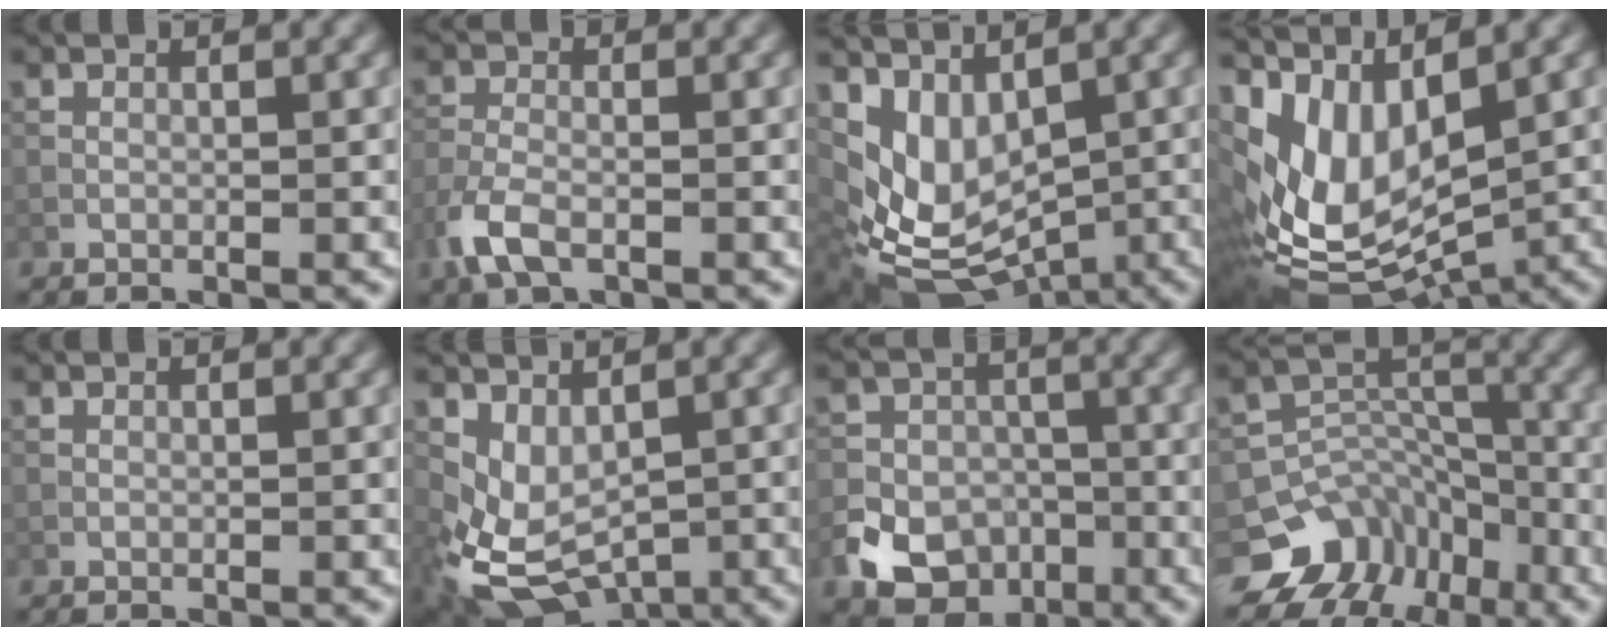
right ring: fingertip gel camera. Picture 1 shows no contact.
{"total": 3.6, "force": [-1.9, 1.7, 2.5], "torque": [-0.061, -0.005, -0.046]}
{"total": 7.1, "force": [0.6, 4.9, 5.1], "torque": [-0.096, -0.025, 0.024]}
{"total": 11.2, "force": [1.9, 5.9, 9.4], "torque": [-0.208, -0.022, 0.058]}
{"total": 0.0}
{"total": 6.5, "force": [-1.0, 4.5, 4.6], "torque": [-0.098, -0.024, -0.005]}
{"total": 9.0, "force": [-4.7, 7.1, 2.9], "torque": [-0.035, -0.020, -0.101]}
{"total": 8.2, "force": [-5.5, 5.9, 1.6], "torque": [-0.014, 0.015, -0.083]}